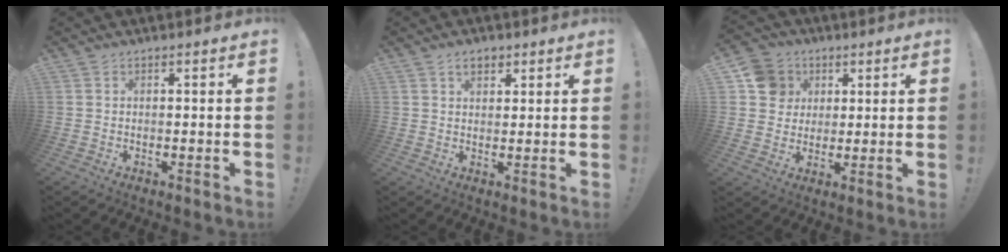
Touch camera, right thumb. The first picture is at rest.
{"total": 3.9, "force": [2.2, 2.4, 2.1], "torque": [-0.030, -0.002, 0.038]}
{"total": 10.3, "force": [3.5, 9.3, 2.8], "torque": [-0.040, -0.010, 0.073]}